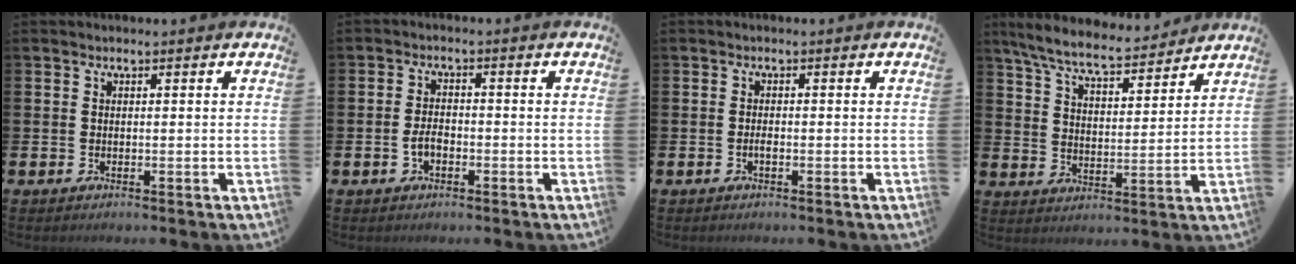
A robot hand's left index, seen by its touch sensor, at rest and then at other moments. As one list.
[{"total": 2.3, "force": [-0.8, 1.3, 1.7], "torque": [-0.032, 0.004, -0.017]}, {"total": 0.9, "force": [-0.4, 0.3, 0.8], "torque": [-0.022, 0.003, -0.006]}, {"total": 7.8, "force": [7.2, 1.1, 2.8], "torque": [-0.088, -0.037, 0.127]}]